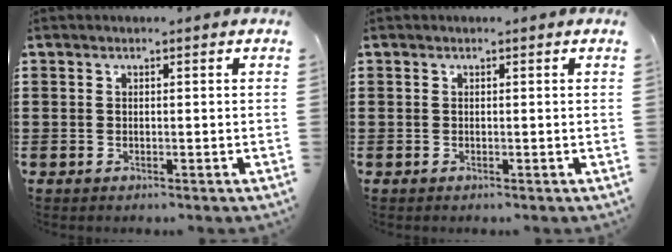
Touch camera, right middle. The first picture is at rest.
{"total": 0.0}